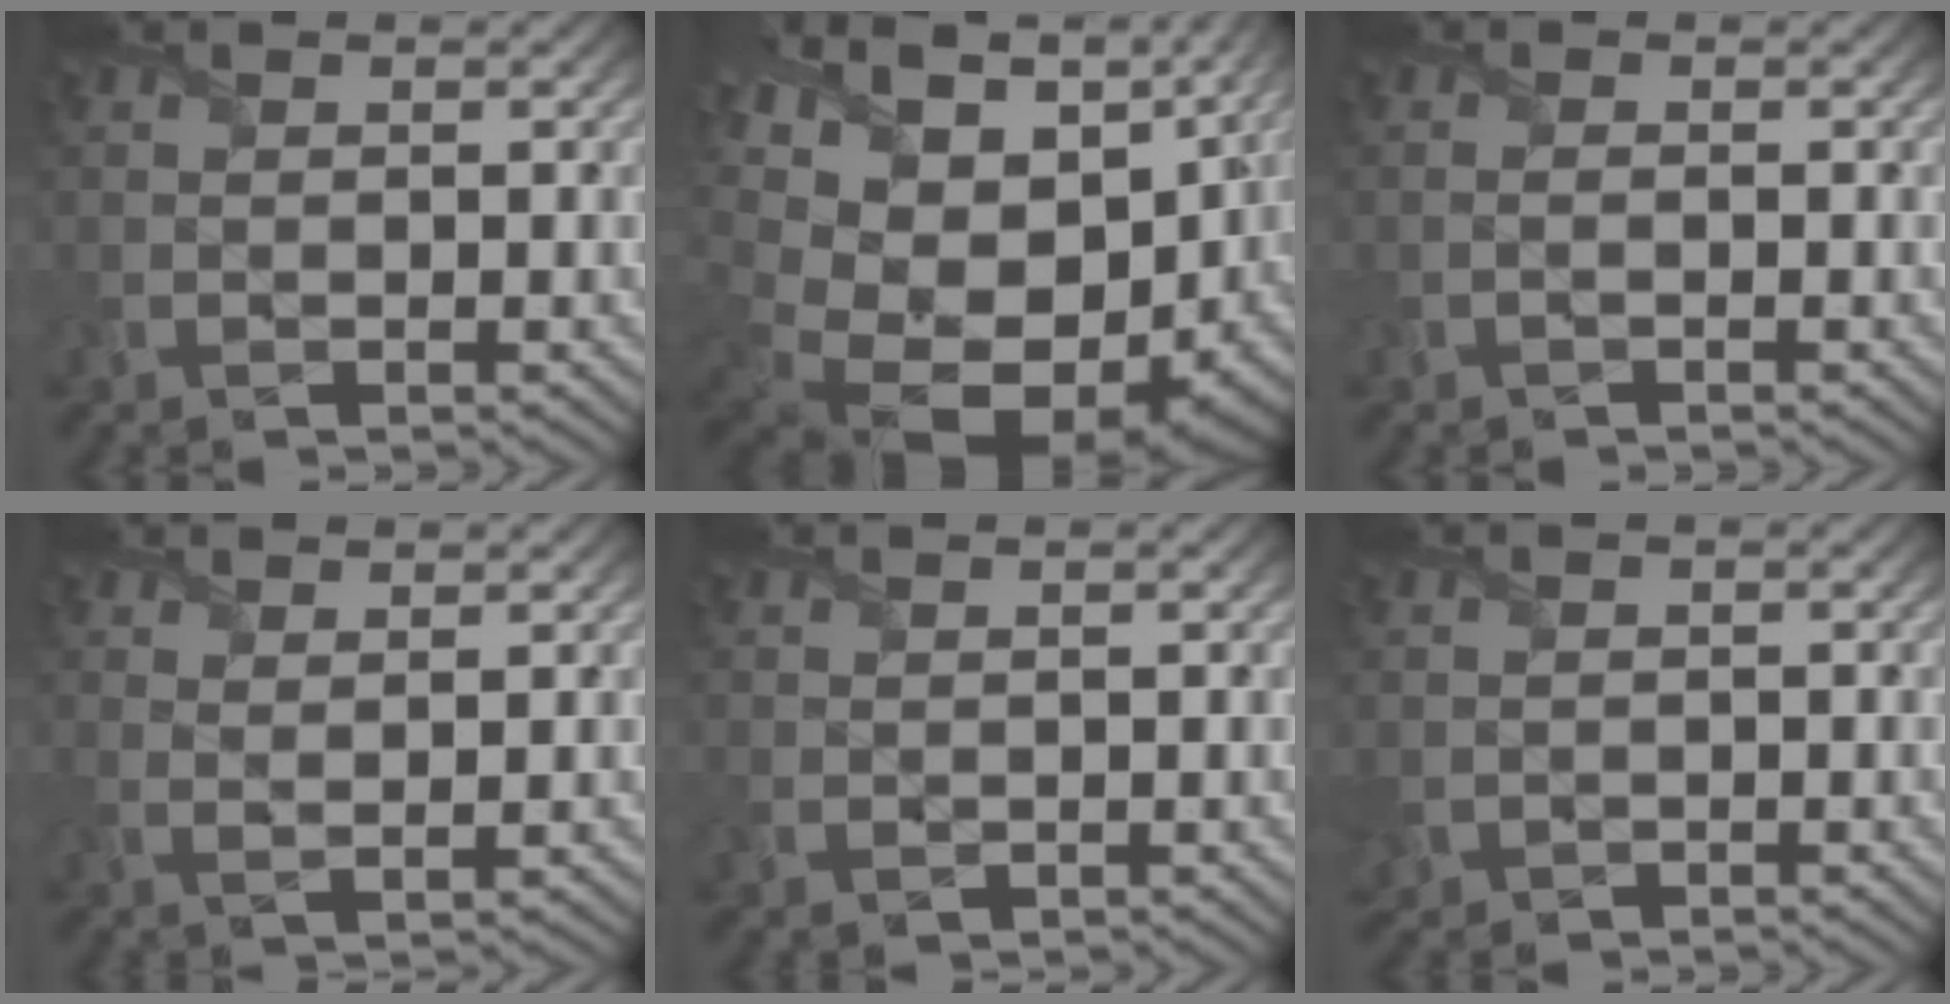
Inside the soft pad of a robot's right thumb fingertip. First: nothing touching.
{"total": 20.2, "force": [-2.6, 13.4, 14.8], "torque": [-0.288, -0.055, 0.003]}
{"total": 0.7, "force": [-0.6, -0.3, 0.3], "torque": [-0.006, 0.002, -0.012]}
{"total": 2.5, "force": [2.2, 0.2, 1.2], "torque": [-0.029, -0.003, 0.042]}
{"total": 0.7, "force": [0.6, 0.2, 0.1], "torque": [-0.010, -0.002, 0.015]}
{"total": 0.9, "force": [0.3, 0.8, 0.3], "torque": [-0.020, -0.002, 0.004]}